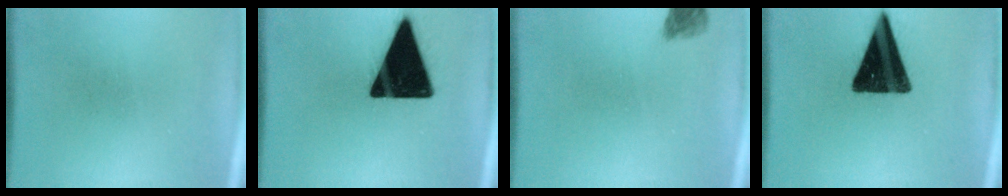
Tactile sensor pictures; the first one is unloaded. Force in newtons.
{"total": 19.9}
{"total": 2.4}
{"total": 16.8}